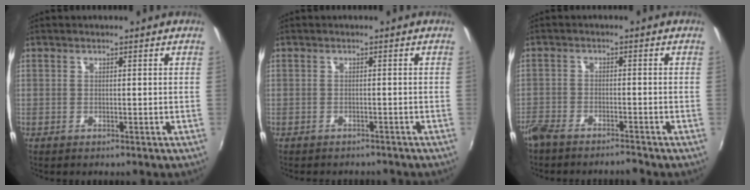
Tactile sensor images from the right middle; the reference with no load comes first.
{"total": 3.3, "force": [-3.0, 1.1, 0.9], "torque": [-0.024, -0.013, -0.041]}
{"total": 6.1, "force": [-5.5, 1.5, 2.1], "torque": [-0.069, -0.015, -0.102]}